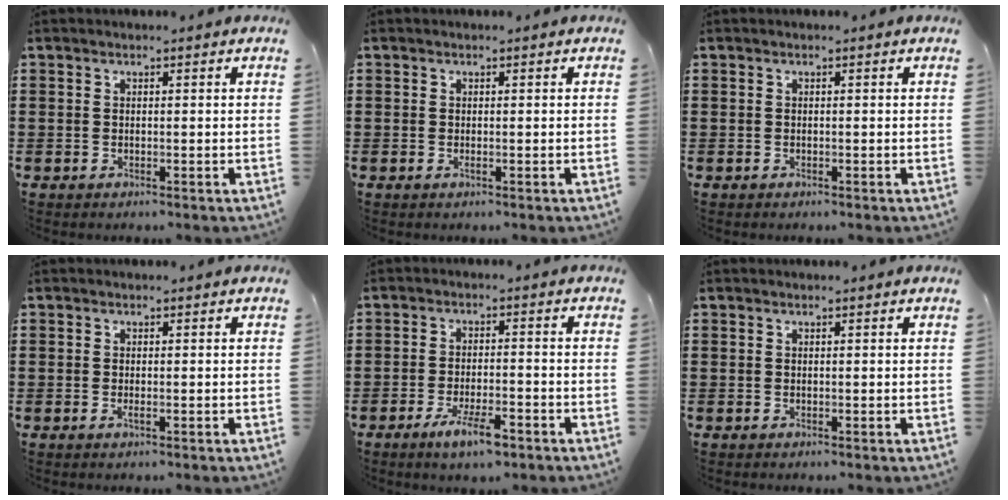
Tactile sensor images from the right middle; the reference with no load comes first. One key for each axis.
{"total": 0.0}
{"total": 0.0}
{"total": 0.5, "fx": -0.2, "fy": 0.1, "fz": 0.5, "tx": -0.010, "ty": -0.004, "tz": -0.002}
{"total": 5.5, "fx": -3.2, "fy": 1.4, "fz": 4.2, "tx": -0.079, "ty": -0.001, "tz": -0.057}
{"total": 0.0}